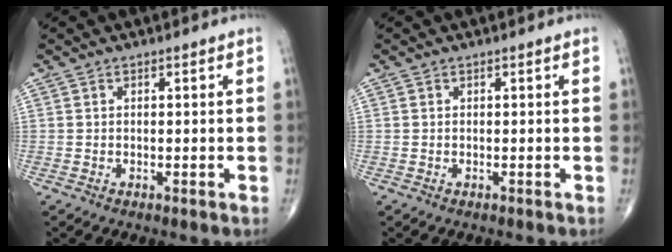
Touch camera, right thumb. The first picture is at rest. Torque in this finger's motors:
{"motor_torque": [-0.25, 0.10, -0.15, -0.10, 0.02]}